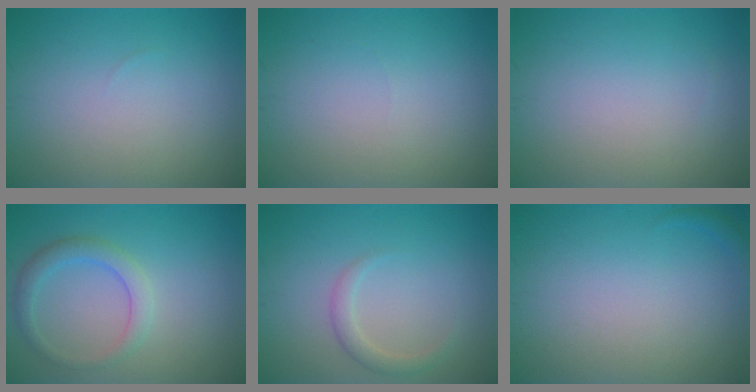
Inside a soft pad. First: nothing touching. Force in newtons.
{"total": 0.0}
{"total": 0.0}
{"total": 2.6, "press": 2.6, "slide": 0.2}
{"total": 1.6, "press": 1.6, "slide": 0.1}
{"total": 0.7, "press": 0.7, "slide": 0.1}